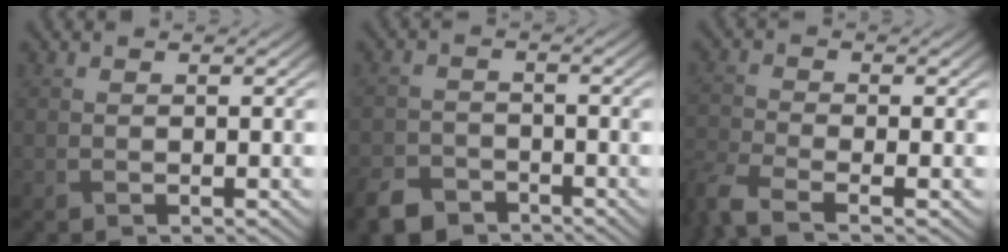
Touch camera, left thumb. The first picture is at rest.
{"total": 4.5, "force": [-3.6, 2.3, 1.4], "torque": [-0.034, -0.008, -0.073]}
{"total": 5.2, "force": [-3.8, 1.4, 3.3], "torque": [-0.081, -0.014, -0.087]}